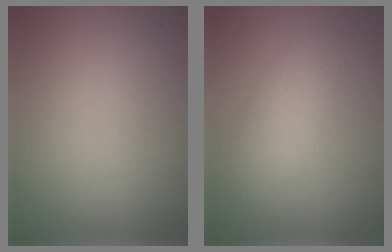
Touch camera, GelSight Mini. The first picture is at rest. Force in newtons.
{"total": 2.2, "press": 2.2, "slide": 0.2}